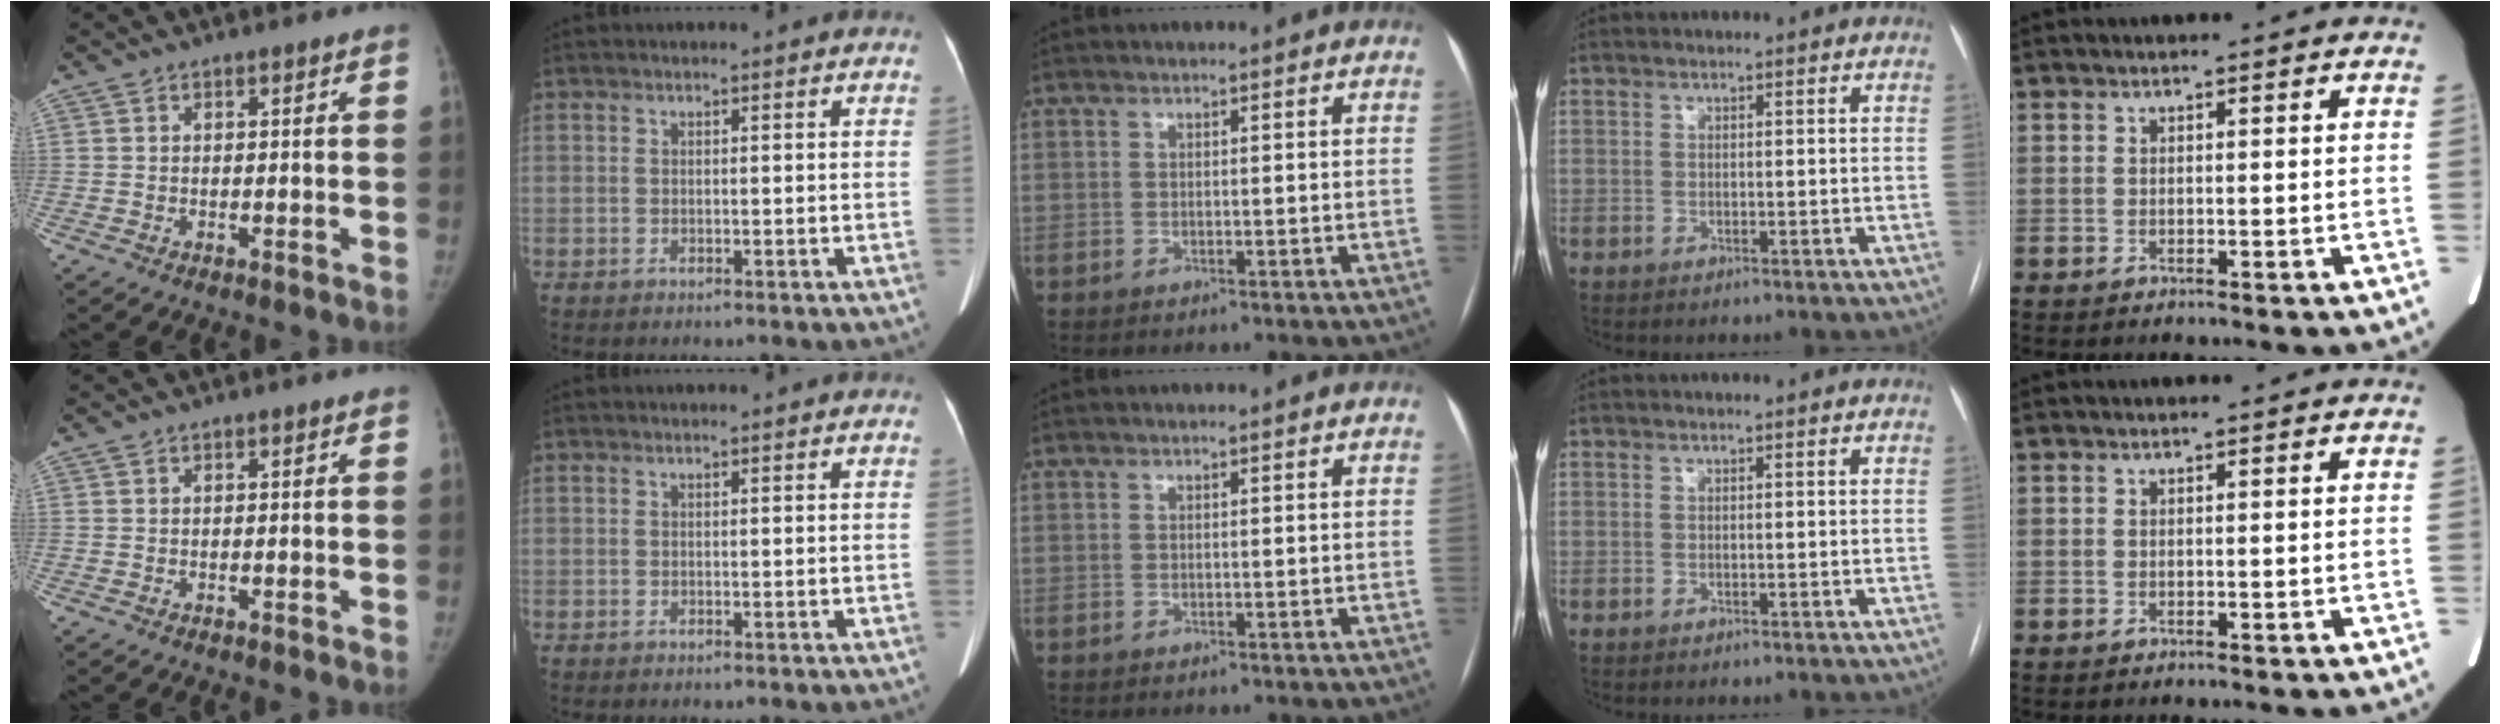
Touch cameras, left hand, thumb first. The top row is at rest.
{}